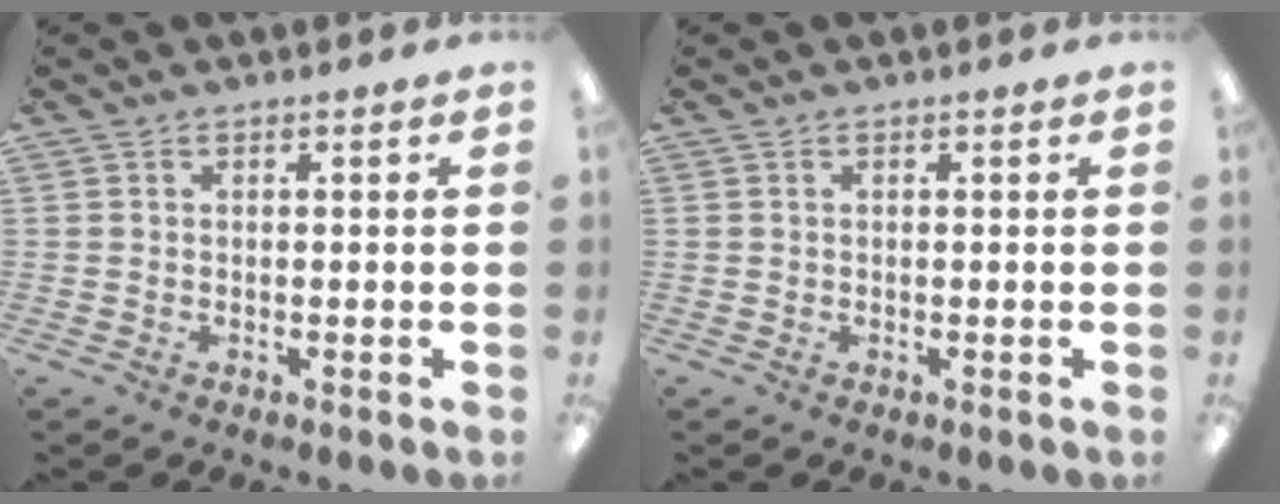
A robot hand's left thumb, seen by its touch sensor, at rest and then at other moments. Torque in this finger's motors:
{"motor_torque": [0.00, 0.00, -0.06, 0.05, 0.00]}